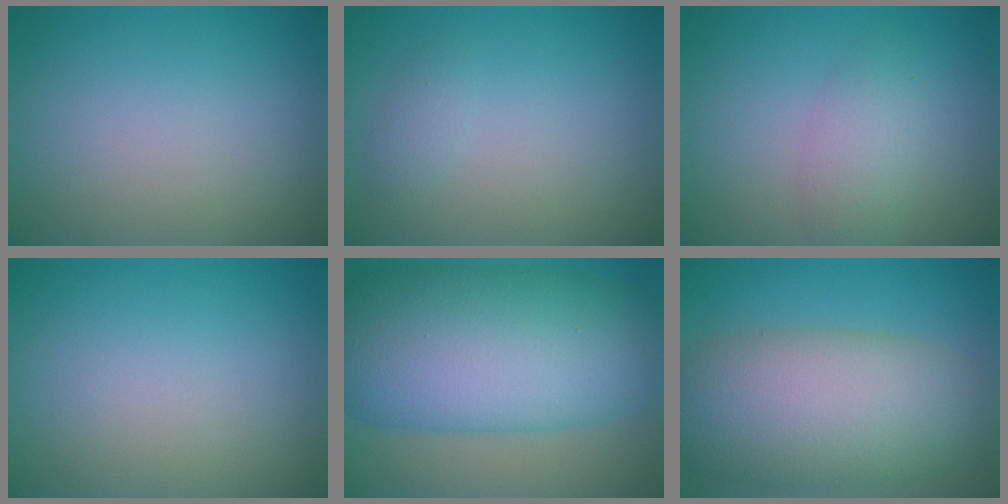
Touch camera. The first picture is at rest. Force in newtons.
{"total": 1.1, "press": 1.1, "slide": 0.1}
{"total": 1.9, "press": 1.9, "slide": 0.1}
{"total": 0.0}
{"total": 14.6, "press": 14.6, "slide": 0.1}
{"total": 10.7, "press": 10.6, "slide": 0.4}